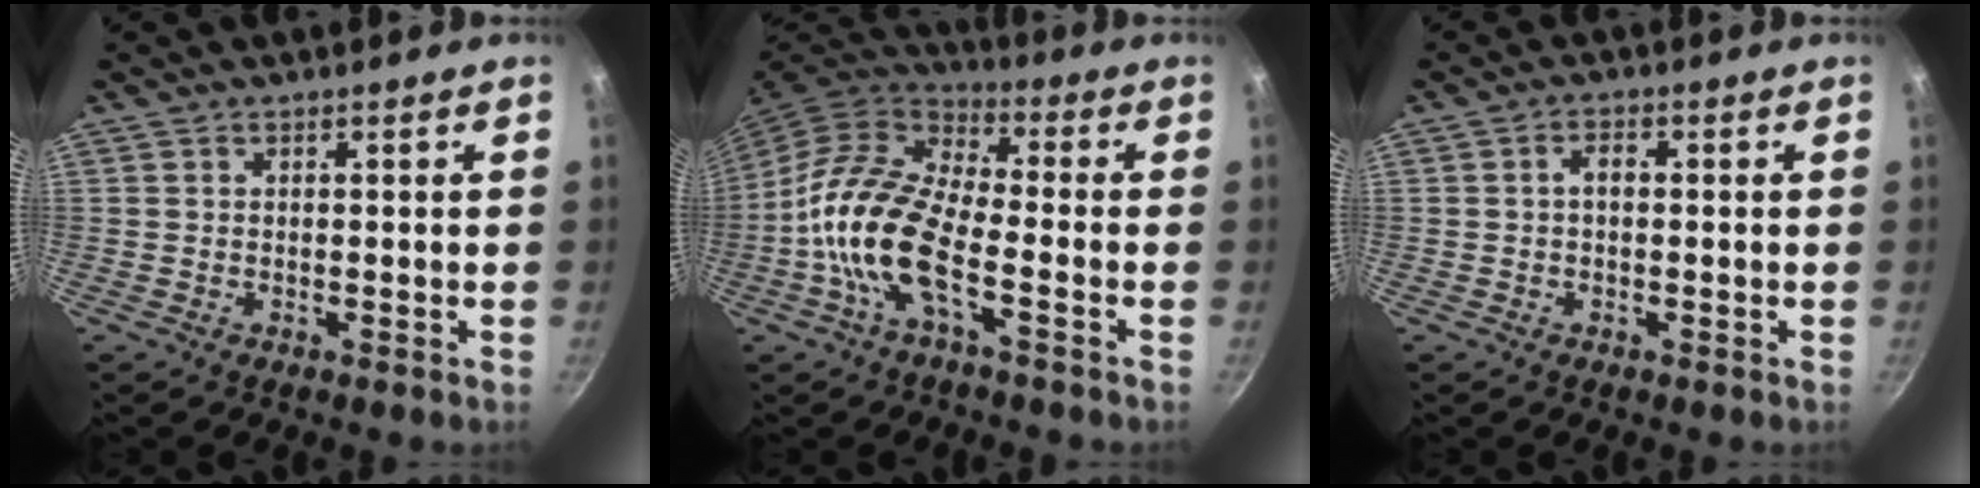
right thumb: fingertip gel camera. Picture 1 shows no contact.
{"total": 15.0, "force": [-4.5, 6.2, 12.9], "torque": [-0.247, 0.035, -0.103]}
{"total": 2.2, "force": [0.0, 1.3, 1.7], "torque": [-0.031, 0.012, -0.002]}